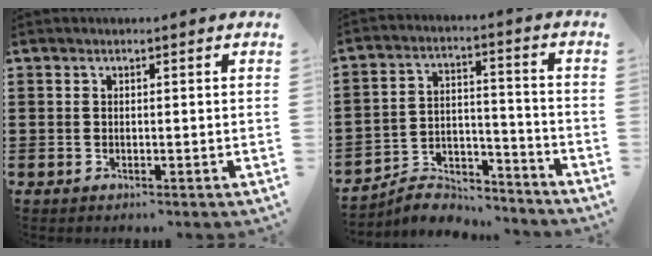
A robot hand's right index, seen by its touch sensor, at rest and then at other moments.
{"total": 6.4, "force": [-6.1, 1.5, 1.2], "torque": [-0.022, 0.015, -0.120]}